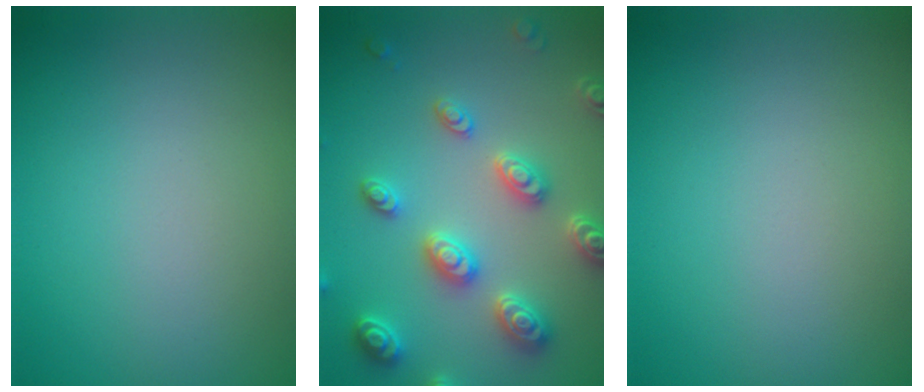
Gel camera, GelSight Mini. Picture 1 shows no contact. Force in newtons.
{"total": 5.0, "press": 4.8, "slide": 1.1}
{"total": 0.0}